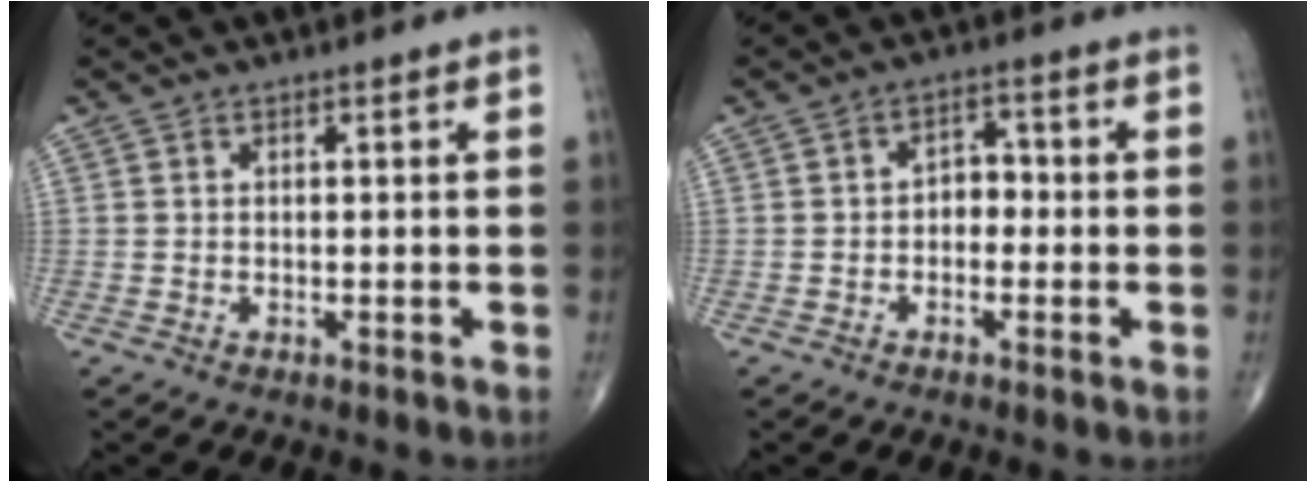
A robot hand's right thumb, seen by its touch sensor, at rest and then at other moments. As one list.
[{"total": 3.4, "force": [-0.8, 2.5, 2.2], "torque": [-0.012, 0.016, -0.023]}]